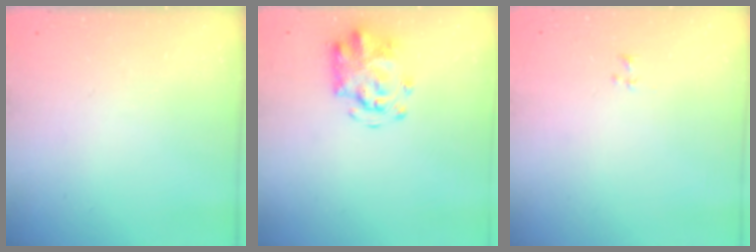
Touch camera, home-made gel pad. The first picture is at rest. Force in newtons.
{"total": 4.3, "press": 4.2, "slide": 1.1}
{"total": 1.1, "press": 0.9, "slide": 0.6}